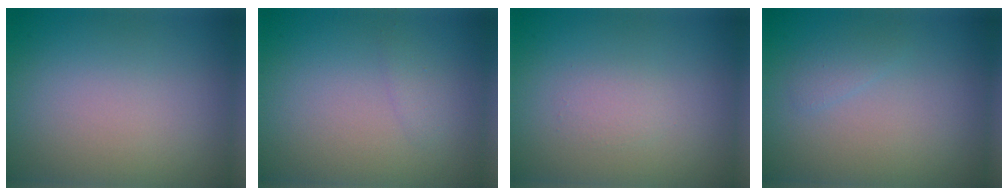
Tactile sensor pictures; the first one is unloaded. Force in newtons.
{"total": 0.9, "press": 0.9, "slide": 0.1}
{"total": 1.0, "press": 1.0, "slide": 0.0}
{"total": 0.9, "press": 0.9, "slide": 0.1}